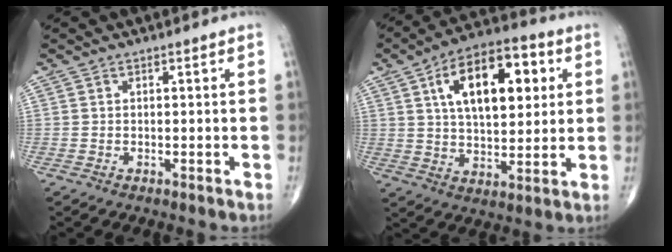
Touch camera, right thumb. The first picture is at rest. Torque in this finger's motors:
{"motor_torque": [-0.48, 1.11, 0.40, -0.17, 0.40]}